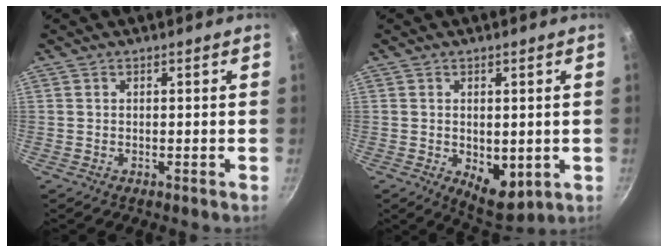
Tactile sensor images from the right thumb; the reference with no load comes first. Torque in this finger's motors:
{"motor_torque": [-0.45, 0.51, 0.03, 0.03, 0.03]}